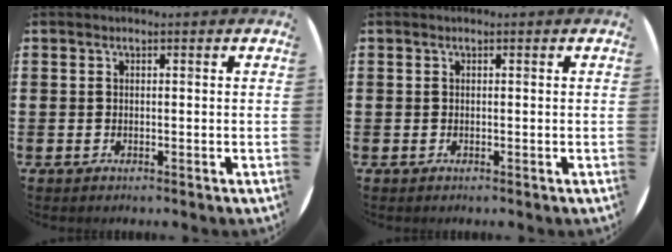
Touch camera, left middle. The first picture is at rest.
{"total": 0.0}